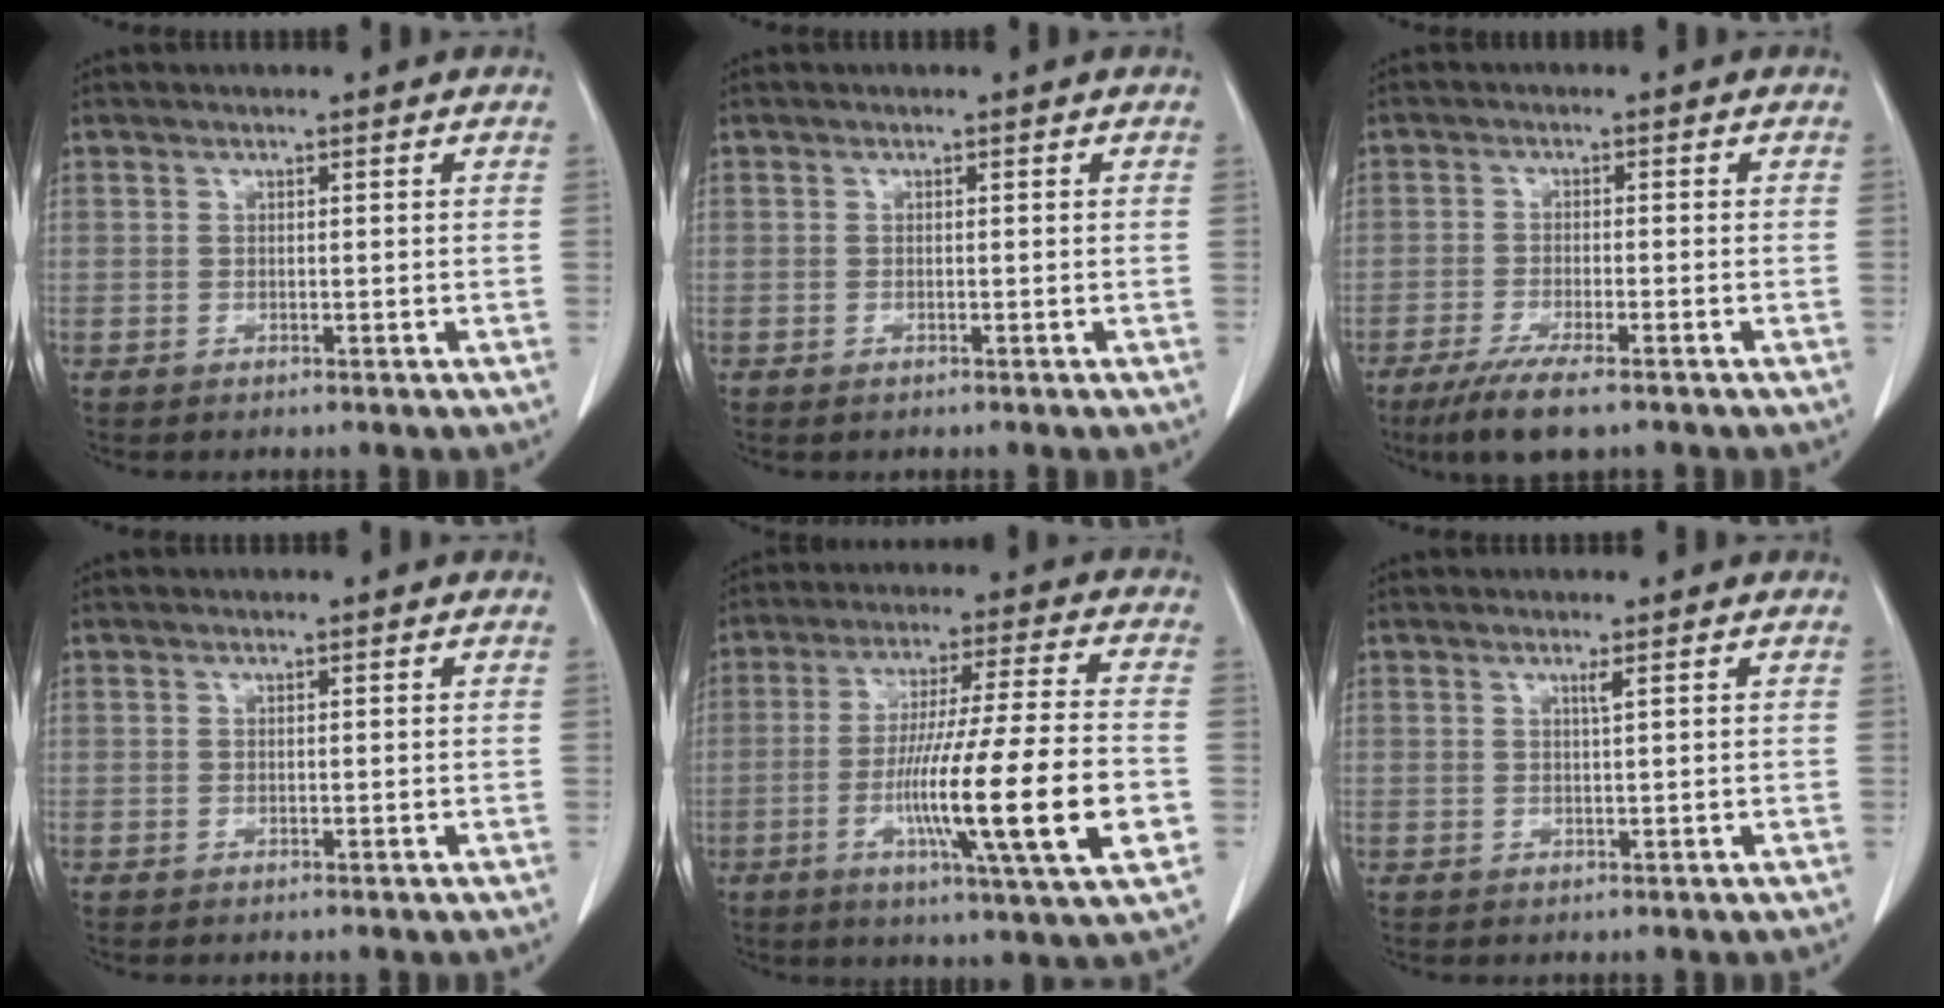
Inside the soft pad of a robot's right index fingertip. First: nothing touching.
{"total": 0.0}
{"total": 7.3, "force": [-5.1, 0.8, 5.2], "torque": [-0.089, -0.017, -0.082]}
{"total": 0.0}
{"total": 19.8, "force": [-5.0, 0.0, 19.2], "torque": [-0.299, -0.017, -0.082]}
{"total": 0.9, "force": [0.5, -0.3, 0.7], "torque": [-0.018, -0.006, 0.011]}